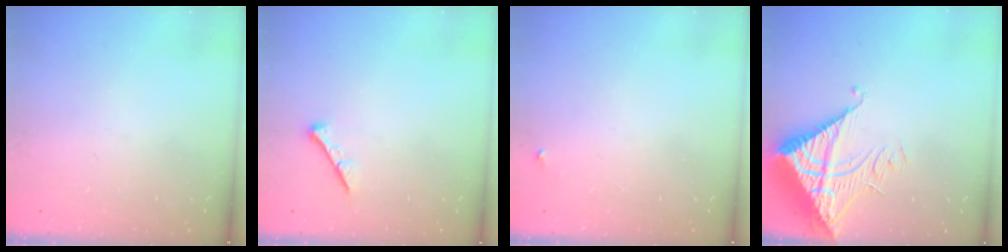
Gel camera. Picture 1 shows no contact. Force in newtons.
{"total": 0.0}
{"total": 2.2, "press": 2.2, "slide": 0.1}
{"total": 11.5, "press": 11.5, "slide": 1.2}